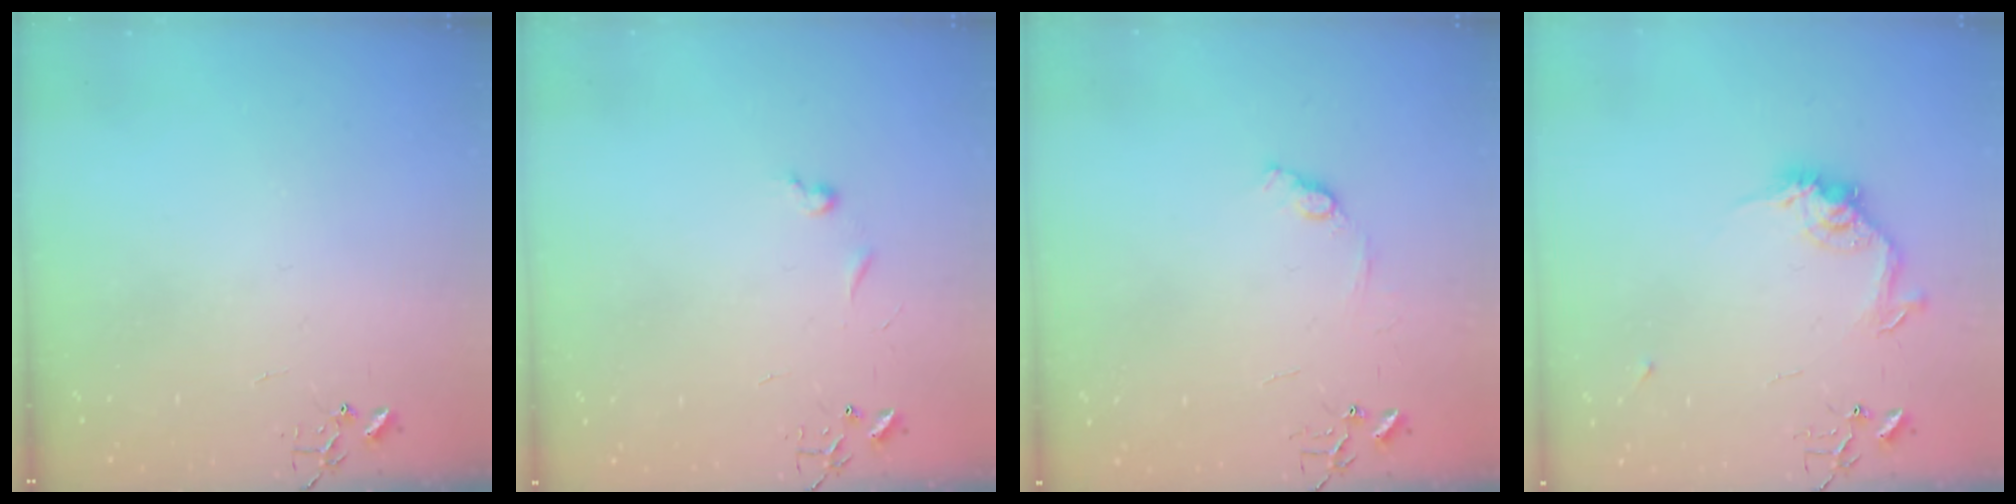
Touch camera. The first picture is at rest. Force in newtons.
{"total": 4.4, "press": 4.3, "slide": 0.6}
{"total": 7.2, "press": 7.1, "slide": 0.8}
{"total": 10.9, "press": 10.9, "slide": 0.5}